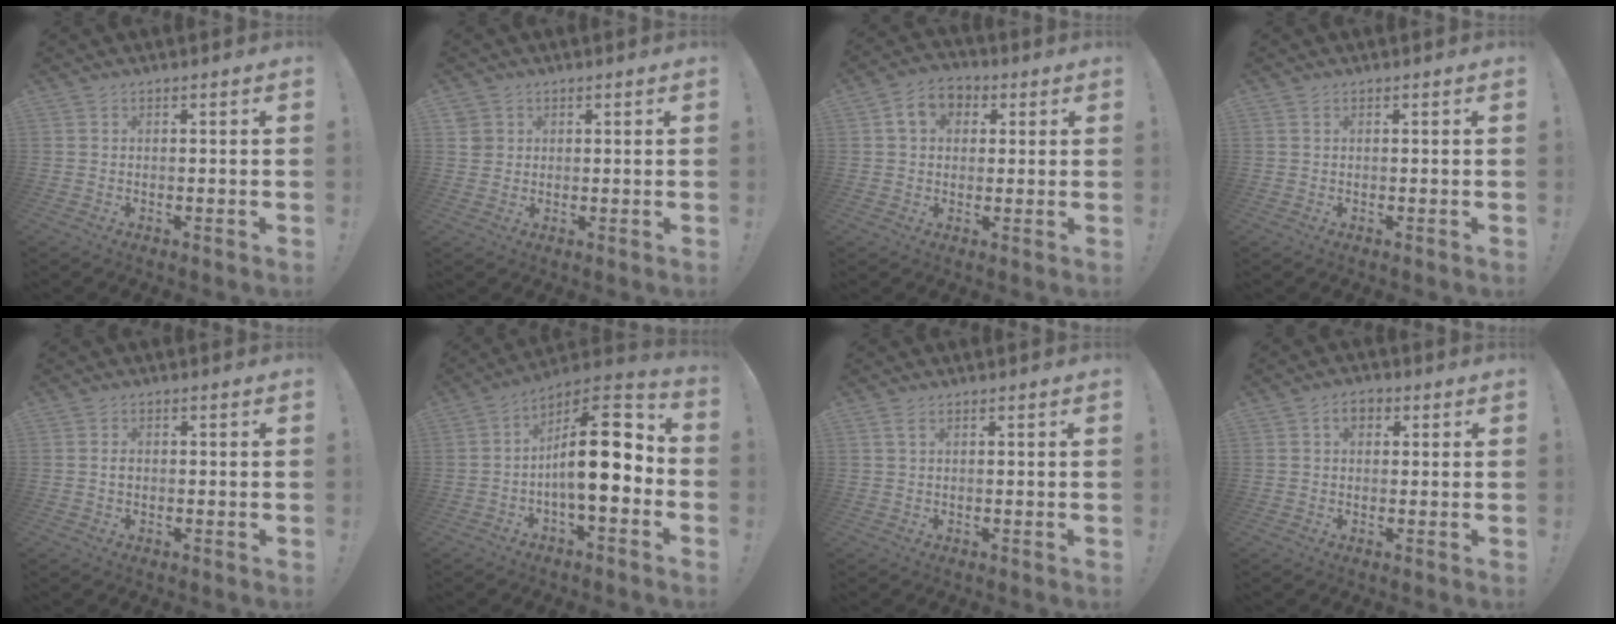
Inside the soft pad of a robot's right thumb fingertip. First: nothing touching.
{"total": 2.4, "force": [1.2, 2.1, 0.4], "torque": [-0.010, -0.002, 0.025]}
{"total": 8.6, "force": [2.6, 6.7, 4.8], "torque": [-0.071, 0.006, 0.052]}
{"total": 0.0}
{"total": 1.1, "force": [-0.1, 0.8, 0.6], "torque": [-0.004, 0.001, -0.004]}
{"total": 18.1, "force": [-0.7, 7.4, 16.5], "torque": [-0.247, 0.007, -0.009]}
{"total": 1.8, "force": [0.7, 0.6, 1.5], "torque": [-0.033, 0.004, 0.014]}
{"total": 3.9, "force": [1.2, 2.6, 2.7], "torque": [-0.041, 0.006, 0.021]}